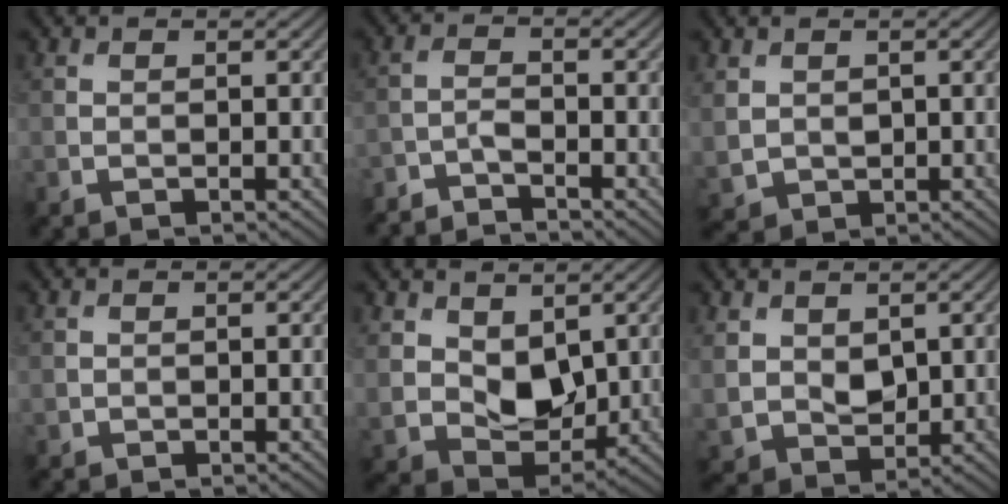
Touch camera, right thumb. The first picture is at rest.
{"total": 3.5, "force": [-3.3, 0.5, 0.9], "torque": [-0.021, -0.003, -0.072]}
{"total": 2.9, "force": [1.0, 2.3, 1.3], "torque": [-0.049, -0.007, 0.024]}
{"total": 0.7, "force": [0.0, 0.7, 0.1], "torque": [-0.002, -0.006, -0.001]}
{"total": 7.2, "force": [2.5, 5.0, 4.6], "torque": [-0.110, -0.015, 0.047]}
{"total": 4.5, "force": [1.5, 3.4, 2.7], "torque": [-0.074, -0.009, 0.038]}